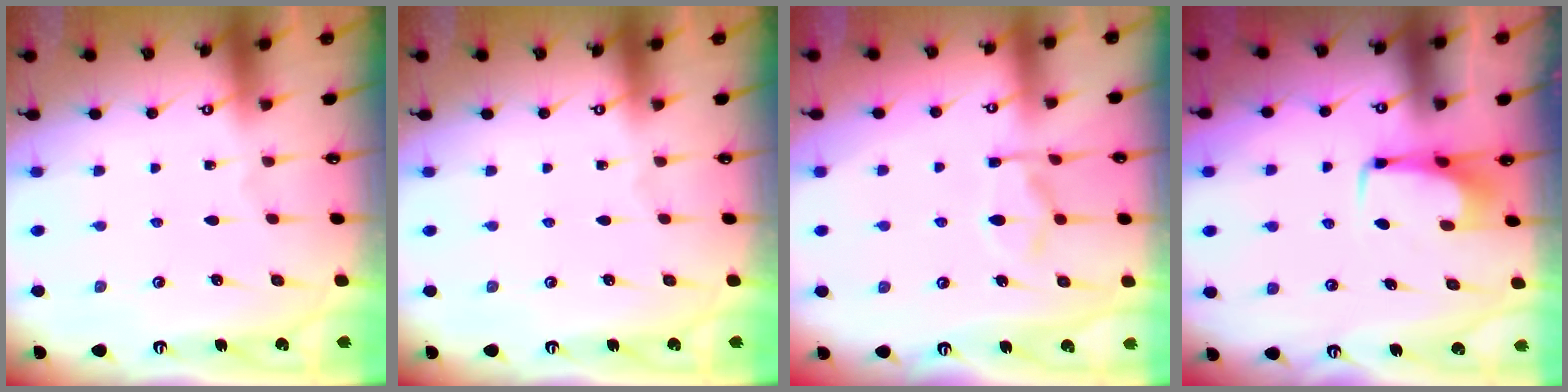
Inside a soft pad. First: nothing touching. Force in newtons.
{"total": 0.0}
{"total": 9.3, "press": 9.2, "slide": 1.4}
{"total": 3.0, "press": 3.0, "slide": 0.4}